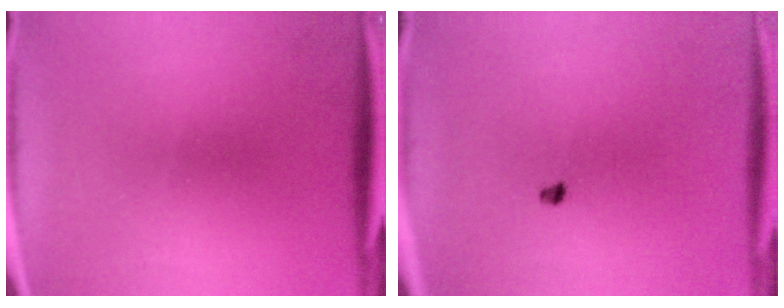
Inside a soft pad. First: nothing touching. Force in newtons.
{"total": 1.1}